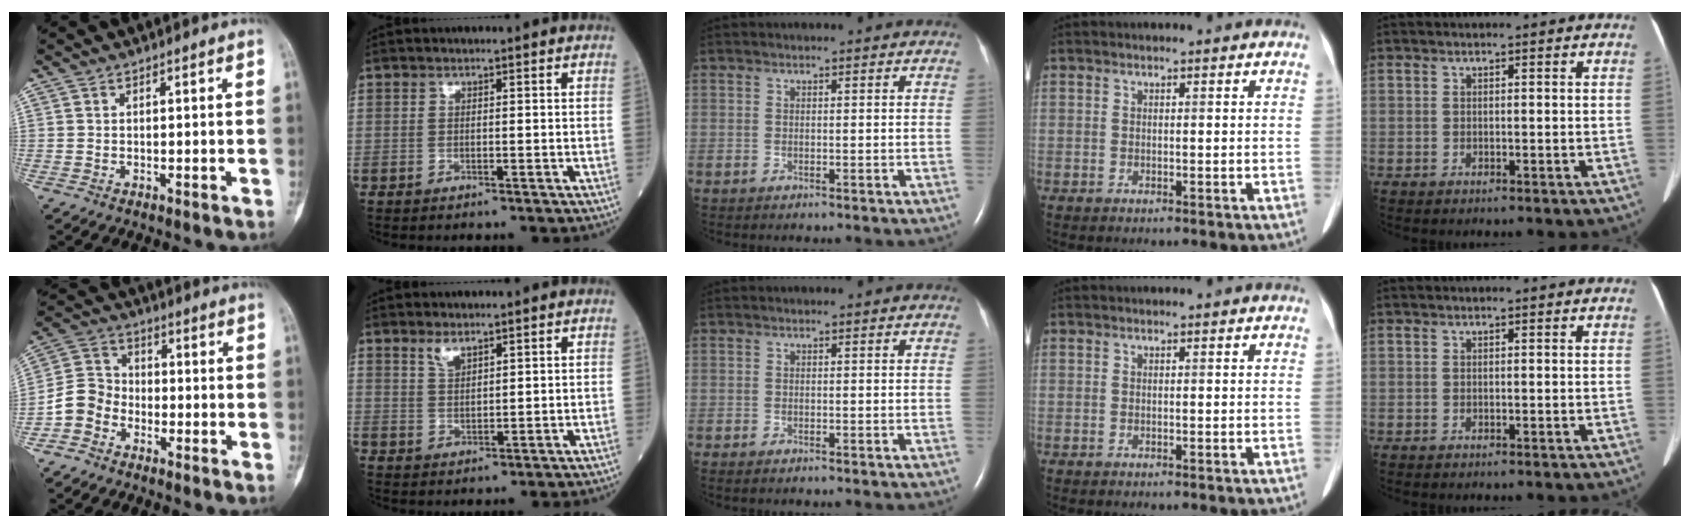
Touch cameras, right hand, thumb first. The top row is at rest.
{"thumb": {"total": 6.7, "force": [-3.2, 5.4, 2.1], "torque": [-0.027, 0.032, -0.075]}, "index": {"total": 2.3, "force": [1.8, 0.7, 1.3], "torque": [-0.027, -0.001, 0.039]}, "middle": {"total": 0.8, "force": [-0.6, 0.1, 0.5], "torque": [-0.014, -0.004, -0.007]}}